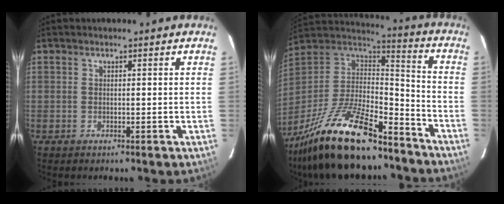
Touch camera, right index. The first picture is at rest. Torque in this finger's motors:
{"motor_torque": [1.38, -0.75, 0.70, 0.15]}